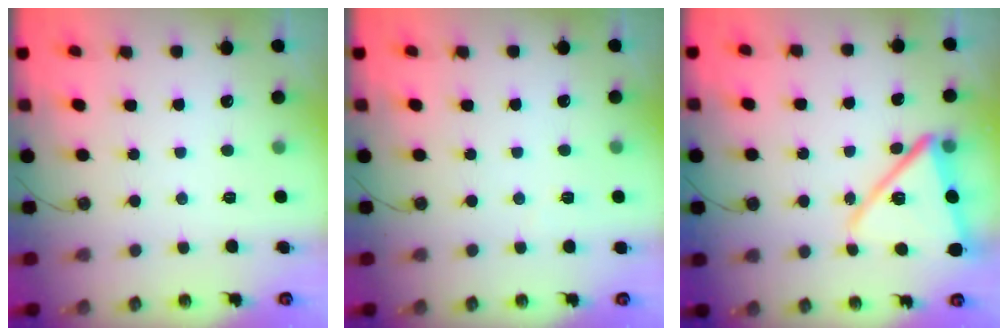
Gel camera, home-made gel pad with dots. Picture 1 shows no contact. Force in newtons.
{"total": 1.8, "press": 1.7, "slide": 0.6}
{"total": 15.4, "press": 15.3, "slide": 1.3}